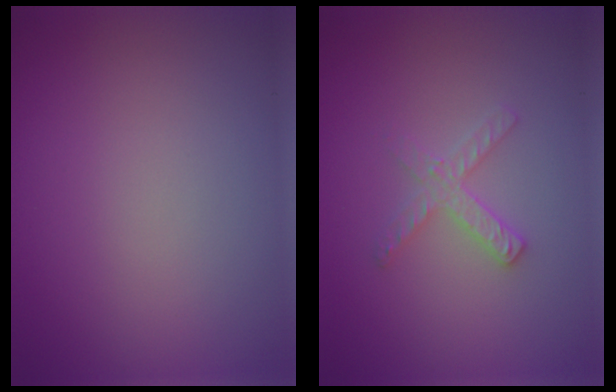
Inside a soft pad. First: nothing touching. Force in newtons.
{"total": 2.0, "press": 2.0, "slide": 0.2}